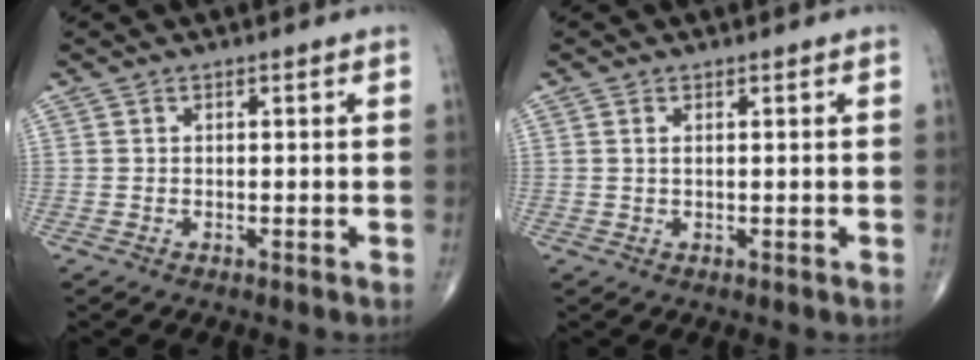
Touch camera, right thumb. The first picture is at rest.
{"total": 0.7, "force": [0.2, 0.2, 0.7], "torque": [-0.015, 0.004, 0.006]}